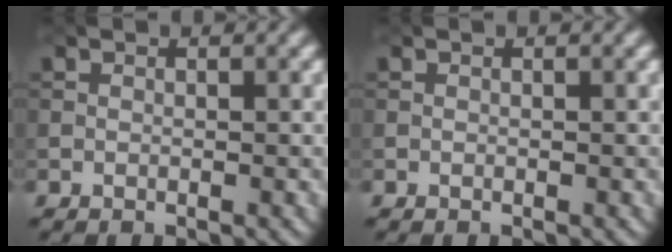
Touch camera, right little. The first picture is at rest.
{"total": 0.0}